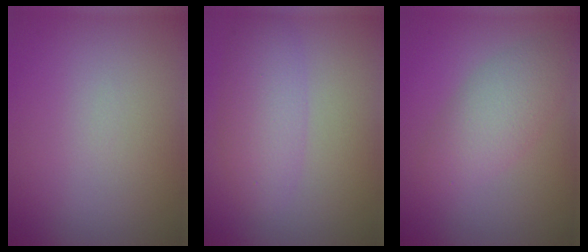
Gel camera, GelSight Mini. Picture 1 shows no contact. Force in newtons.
{"total": 3.7, "press": 3.6, "slide": 0.2}
{"total": 3.6, "press": 3.6, "slide": 0.2}